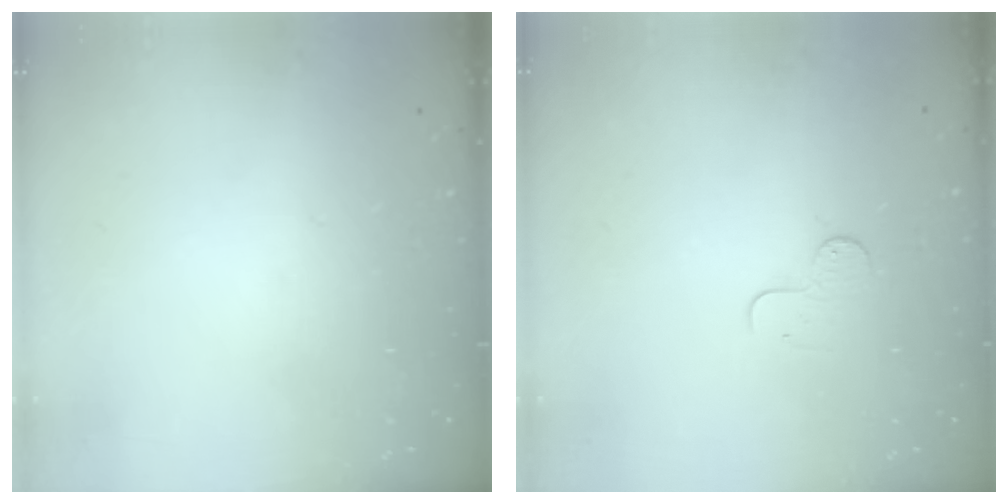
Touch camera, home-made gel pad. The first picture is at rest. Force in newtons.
{"total": 4.8, "press": 4.8, "slide": 0.5}